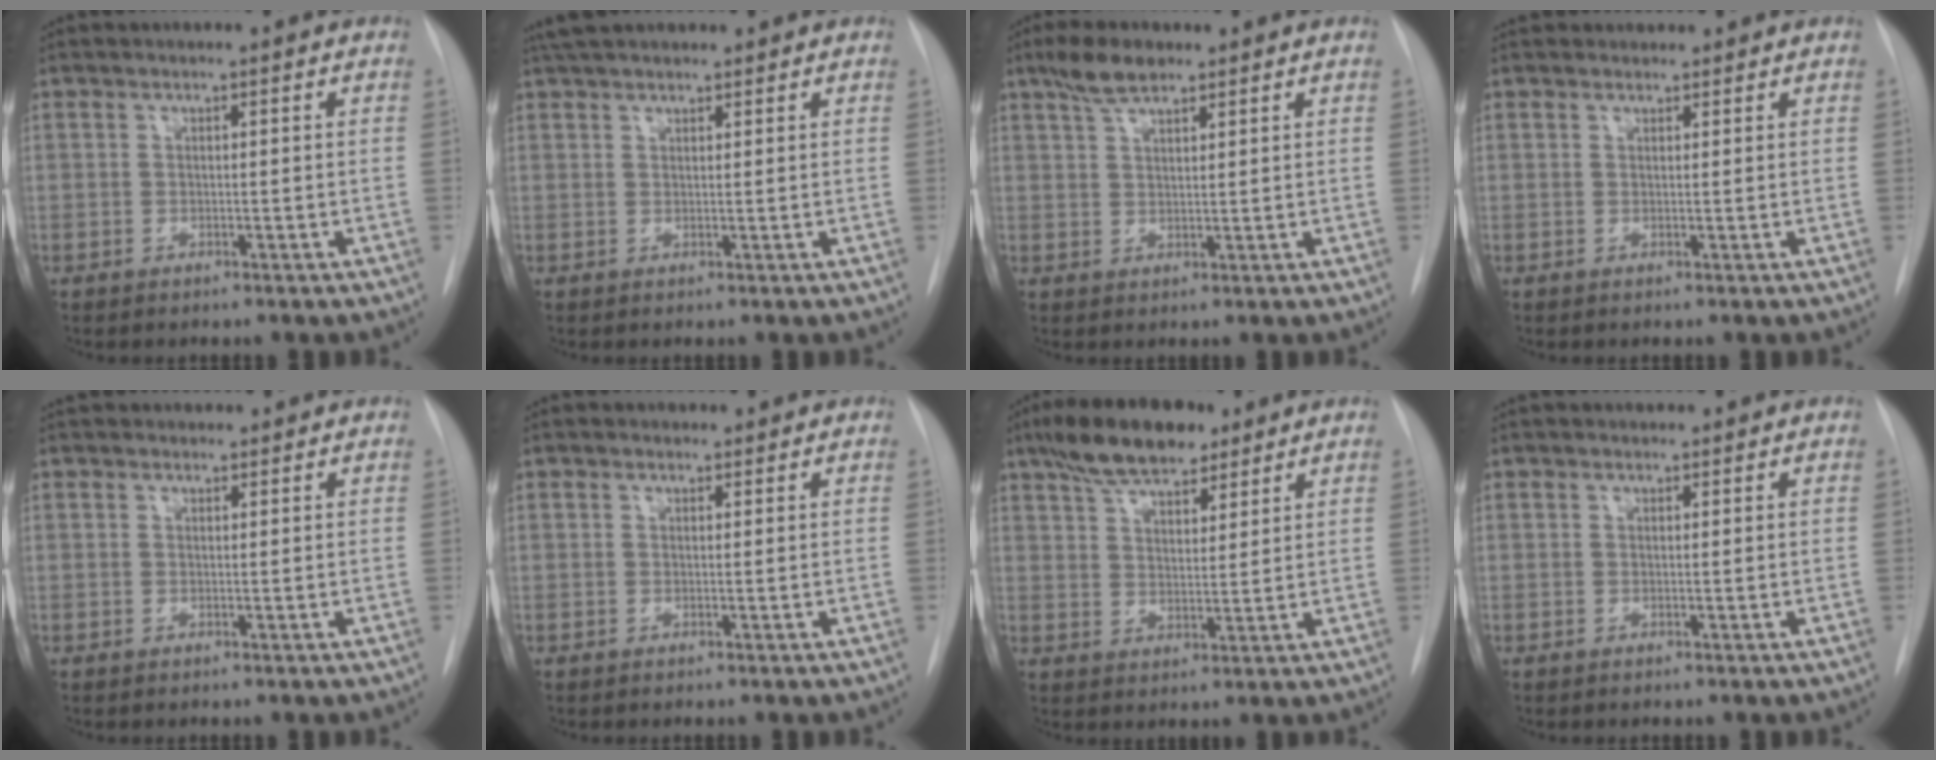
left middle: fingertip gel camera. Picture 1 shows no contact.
{"total": 5.8, "force": [5.0, 1.6, 2.5], "torque": [-0.037, 0.037, 0.086]}
{"total": 4.8, "force": [3.5, 1.6, 2.8], "torque": [-0.060, 0.011, 0.067]}
{"total": 2.6, "force": [2.4, 0.9, 0.1], "torque": [0.005, 0.024, 0.035]}
{"total": 3.2, "force": [3.0, 1.1, 0.5], "torque": [-0.002, 0.029, 0.044]}
{"total": 0.9, "force": [0.8, 0.4, -0.1], "torque": [-0.003, 0.007, 0.010]}
{"total": 10.7, "force": [7.9, 4.1, 6.0], "torque": [-0.108, 0.019, 0.138]}
{"total": 1.2, "force": [1.2, 0.4, 0.1], "torque": [-0.004, 0.015, 0.019]}